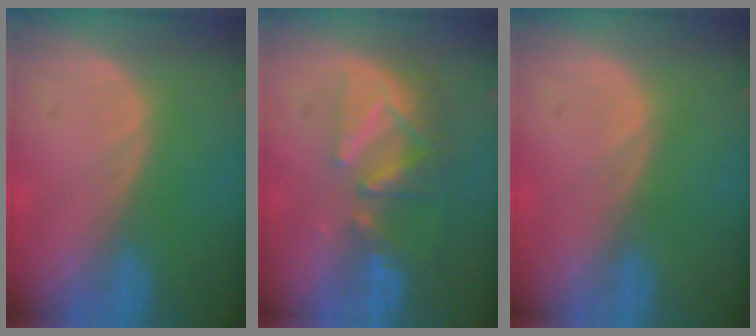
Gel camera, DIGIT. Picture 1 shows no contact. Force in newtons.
{"total": 8.2, "press": 7.4, "slide": 3.5}
{"total": 0.0}